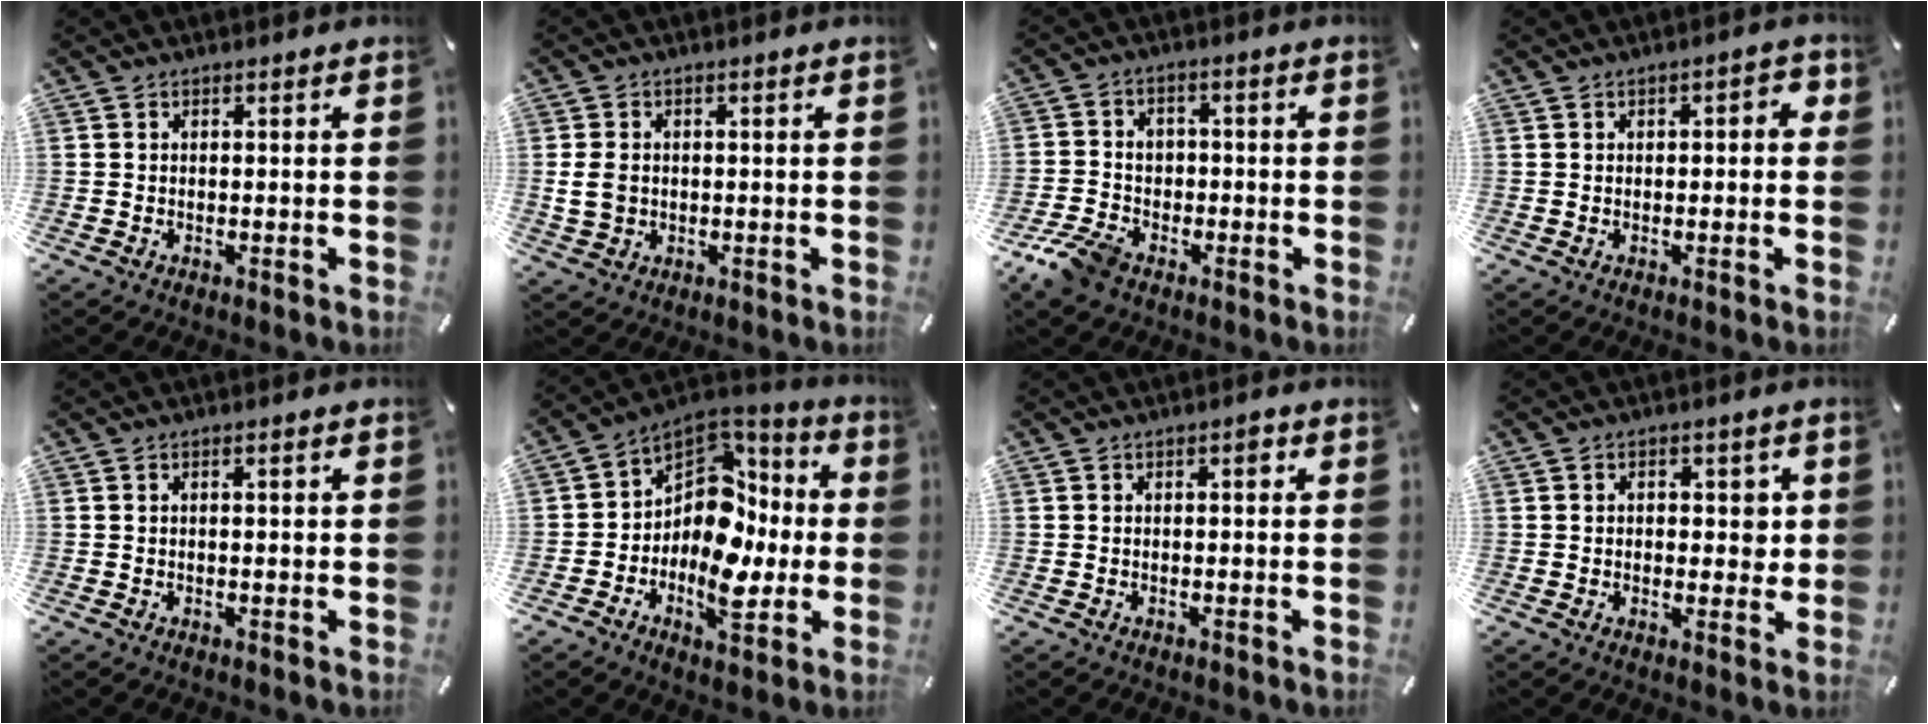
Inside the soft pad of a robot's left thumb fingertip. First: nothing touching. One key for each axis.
{"total": 4.6, "fx": -0.1, "fy": 3.7, "fz": 2.6, "tx": -0.047, "ty": 0.004, "tz": -0.002}
{"total": 8.5, "fx": -4.3, "fy": 6.3, "fz": 3.7, "tx": -0.088, "ty": 0.029, "tz": -0.080}
{"total": 2.0, "fx": -0.4, "fy": 1.3, "fz": 1.5, "tx": -0.019, "ty": 0.005, "tz": -0.011}
{"total": 0.9, "fx": 0.0, "fy": 0.3, "fz": 0.8, "tx": -0.015, "ty": 0.003, "tz": -0.001}
{"total": 13.5, "fx": -2.7, "fy": 10.3, "fz": 8.3, "tx": -0.123, "ty": -0.014, "tz": -0.045}
{"total": 1.5, "fx": 0.1, "fy": 0.8, "fz": 1.3, "tx": -0.018, "ty": 0.004, "tz": -0.002}
{"total": 4.5, "fx": 0.4, "fy": 3.3, "fz": 2.9, "tx": -0.018, "ty": -0.004, "tz": -0.004}